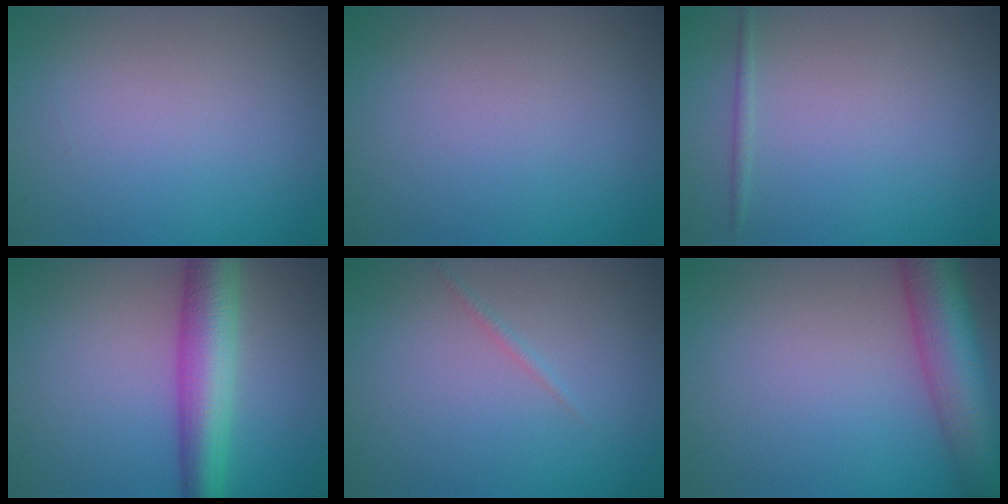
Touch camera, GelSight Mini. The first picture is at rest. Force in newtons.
{"total": 0.0}
{"total": 0.7, "press": 0.7, "slide": 0.0}
{"total": 6.6, "press": 6.6, "slide": 0.1}
{"total": 0.6, "press": 0.6, "slide": 0.0}
{"total": 8.2, "press": 8.2, "slide": 0.3}